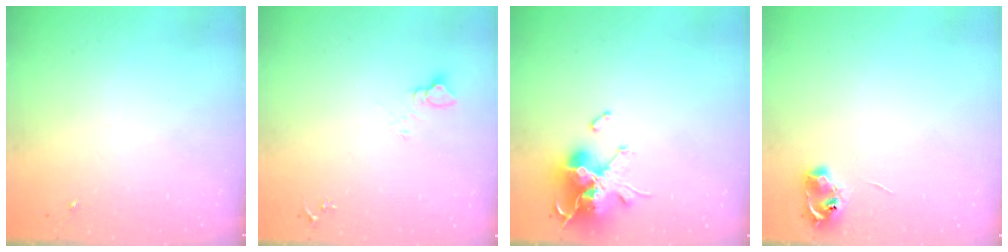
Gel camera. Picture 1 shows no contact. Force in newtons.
{"total": 3.7, "press": 3.7, "slide": 0.3}
{"total": 15.3, "press": 15.1, "slide": 2.4}
{"total": 6.0, "press": 6.0, "slide": 0.7}